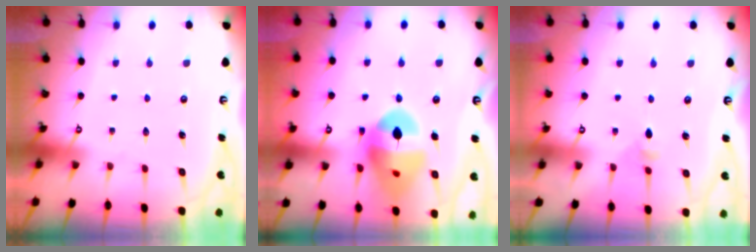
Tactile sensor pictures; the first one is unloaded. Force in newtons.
{"total": 17.6, "press": 17.5, "slide": 2.3}
{"total": 3.8, "press": 3.7, "slide": 0.8}